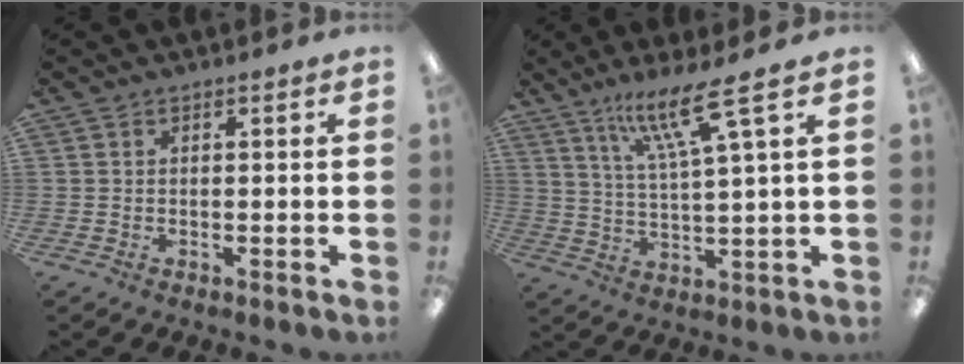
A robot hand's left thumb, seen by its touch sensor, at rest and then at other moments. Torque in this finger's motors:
{"motor_torque": [1.35, 0.29, 0.92, -0.70, 0.09]}